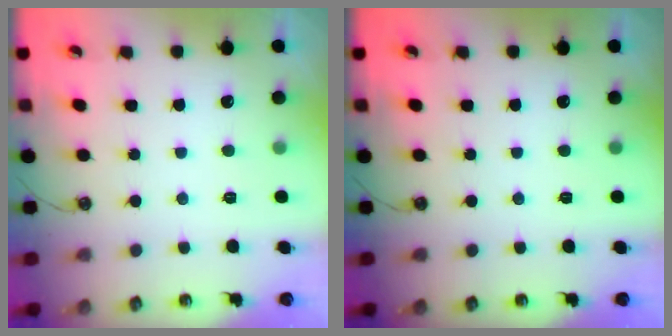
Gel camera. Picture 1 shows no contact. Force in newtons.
{"total": 0.0}